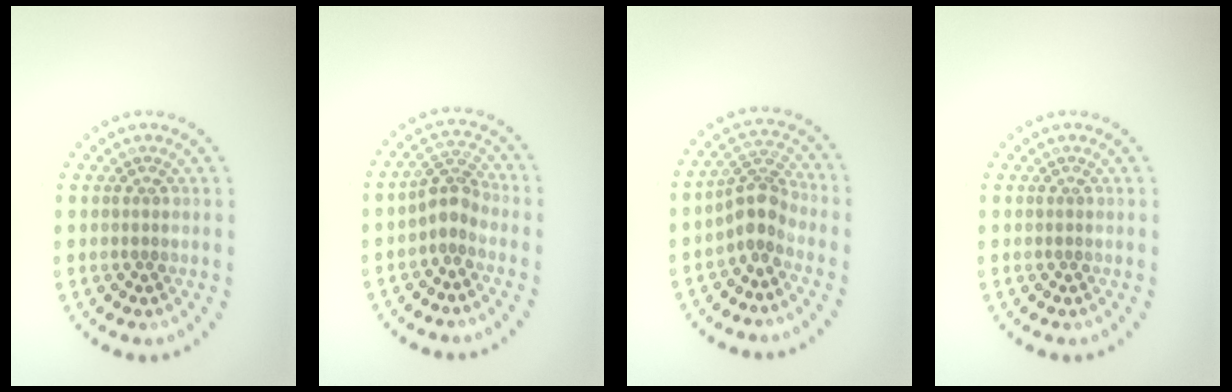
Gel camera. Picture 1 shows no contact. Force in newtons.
{"total": 2.4, "press": 1.8, "slide": 1.5}
{"total": 2.8, "press": 2.1, "slide": 1.8}
{"total": 0.0}